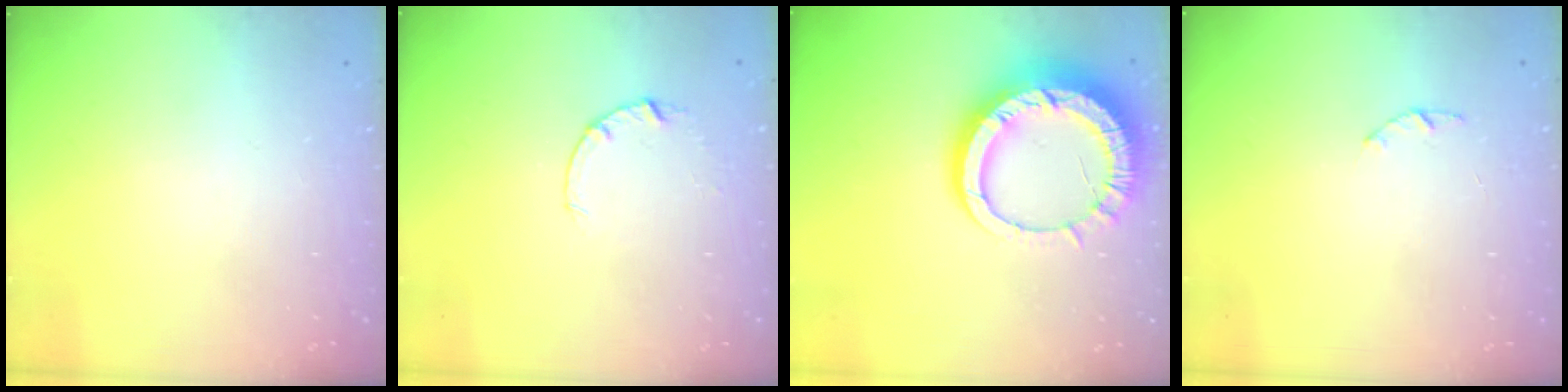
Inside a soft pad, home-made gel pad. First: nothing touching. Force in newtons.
{"total": 2.6, "press": 2.6, "slide": 0.4}
{"total": 16.0, "press": 16.0, "slide": 1.4}
{"total": 1.0, "press": 0.9, "slide": 0.3}